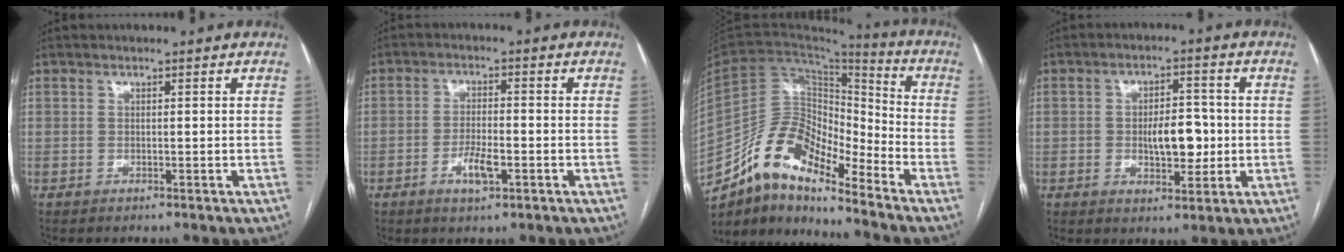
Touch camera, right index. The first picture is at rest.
{"total": 4.5, "force": [-1.9, 1.3, 3.9], "torque": [-0.075, 0.000, -0.031]}
{"total": 12.2, "force": [-10.0, 4.1, 5.7], "torque": [-0.101, 0.053, -0.182]}
{"total": 6.9, "force": [-0.6, 3.2, 6.1], "torque": [-0.095, 0.008, -0.004]}